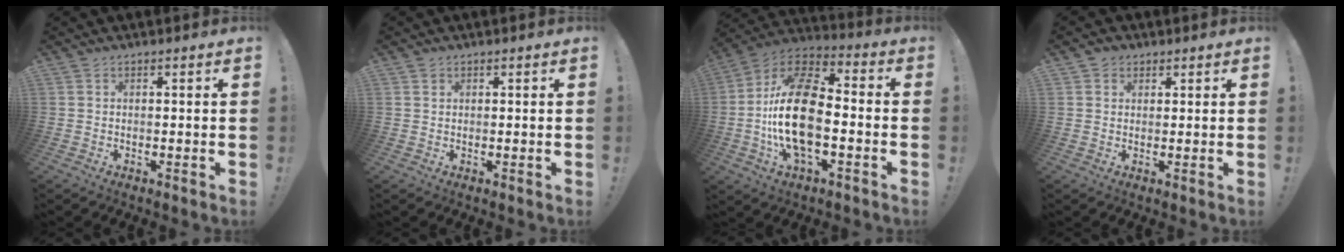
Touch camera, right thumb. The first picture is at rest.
{"total": 0.9, "force": [0.6, 0.7, 0.1], "torque": [0.005, -0.002, 0.011]}
{"total": 21.7, "force": [-3.2, 11.2, 18.2], "torque": [-0.353, 0.025, -0.052]}
{"total": 2.6, "force": [1.1, 2.2, 0.6], "torque": [-0.005, -0.001, 0.020]}